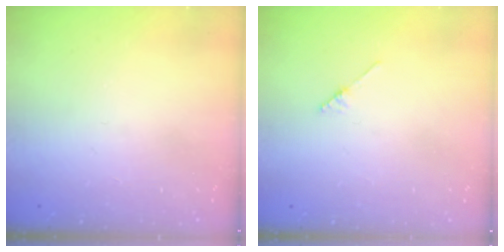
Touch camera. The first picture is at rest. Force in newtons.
{"total": 2.1, "press": 2.1, "slide": 0.1}